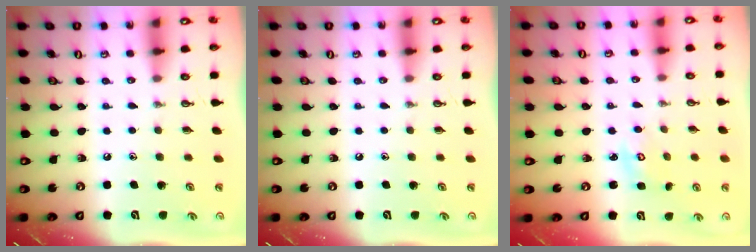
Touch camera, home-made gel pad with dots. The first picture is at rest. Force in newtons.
{"total": 0.0}
{"total": 3.6, "press": 3.6, "slide": 0.4}